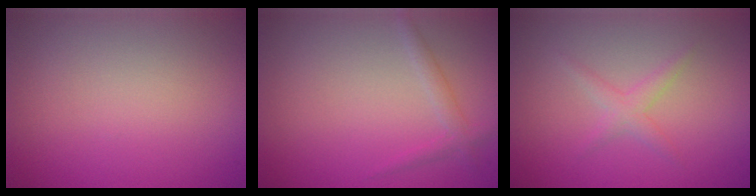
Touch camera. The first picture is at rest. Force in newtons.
{"total": 1.4, "press": 1.4, "slide": 0.0}
{"total": 1.4, "press": 1.4, "slide": 0.1}